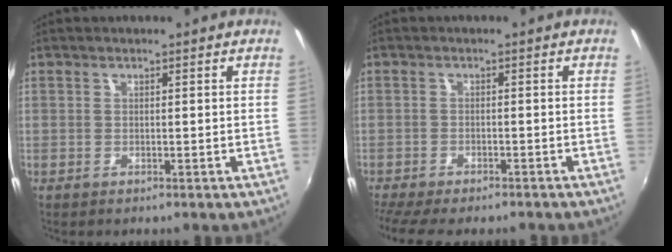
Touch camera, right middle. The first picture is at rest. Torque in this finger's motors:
{"motor_torque": [1.10, -1.04, 0.24, 0.11]}